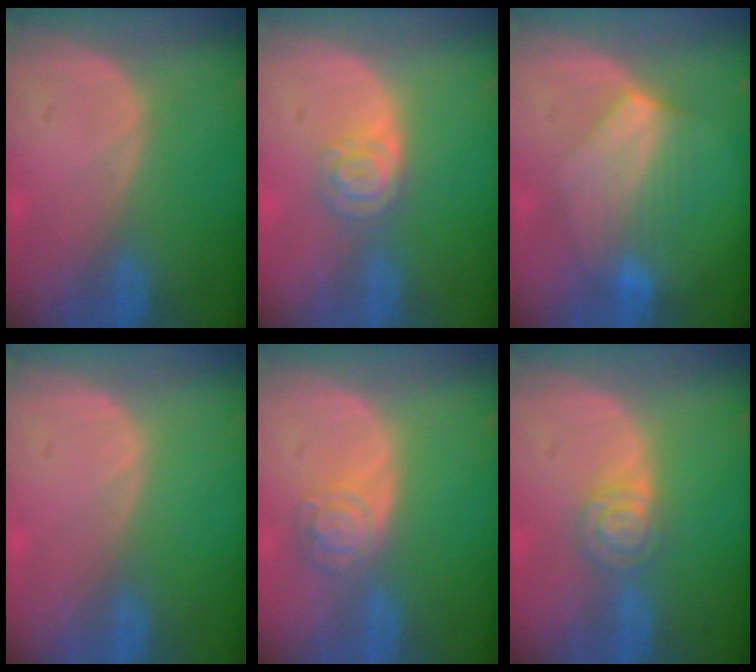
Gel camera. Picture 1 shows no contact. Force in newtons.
{"total": 4.3, "press": 3.9, "slide": 1.9}
{"total": 7.0, "press": 6.7, "slide": 1.8}
{"total": 0.0}
{"total": 5.2, "press": 4.6, "slide": 2.4}
{"total": 4.9, "press": 4.2, "slide": 2.5}